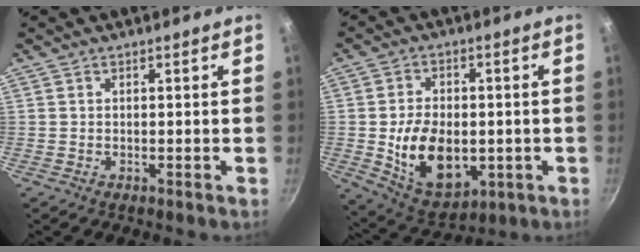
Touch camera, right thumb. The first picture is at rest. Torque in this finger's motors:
{"motor_torque": [-0.17, 1.12, 0.78, 0.54, 0.12]}